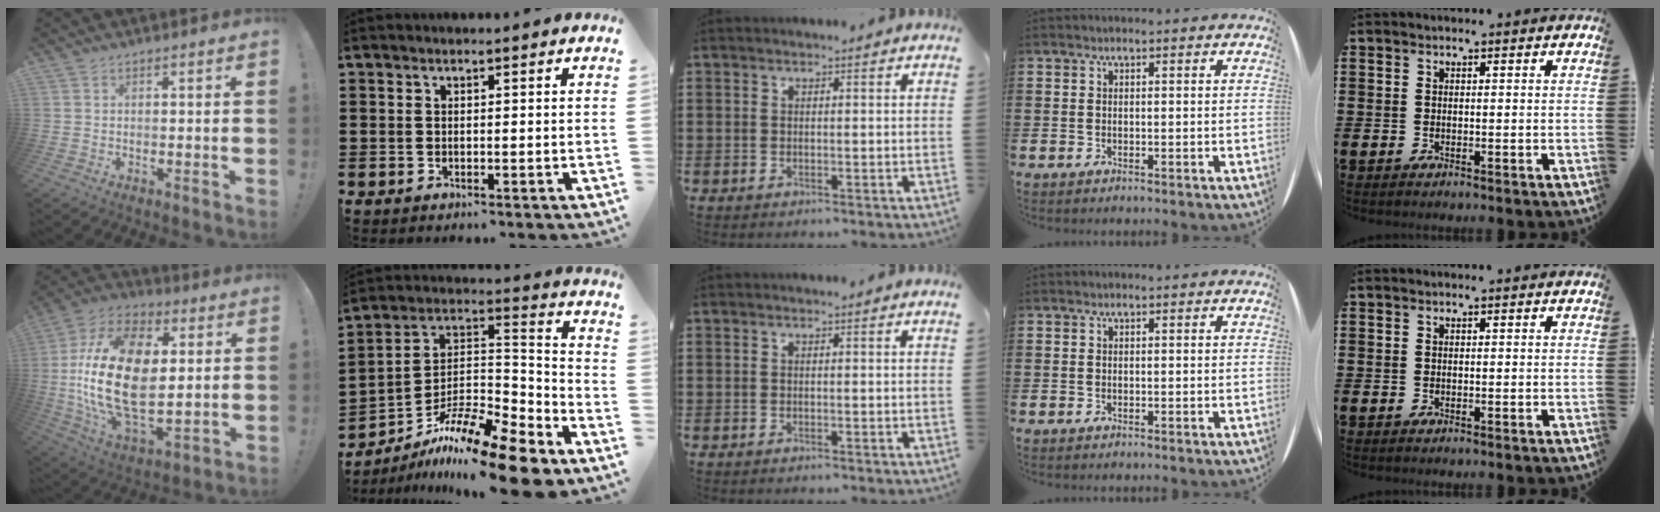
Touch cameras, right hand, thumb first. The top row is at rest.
{"thumb": {"total": 27.9, "force": [1.4, 16.6, 22.4], "torque": [-0.441, -0.009, 0.029]}, "index": {"total": 13.2, "force": [-10.5, 2.6, 7.7], "torque": [-0.134, 0.027, -0.197]}}